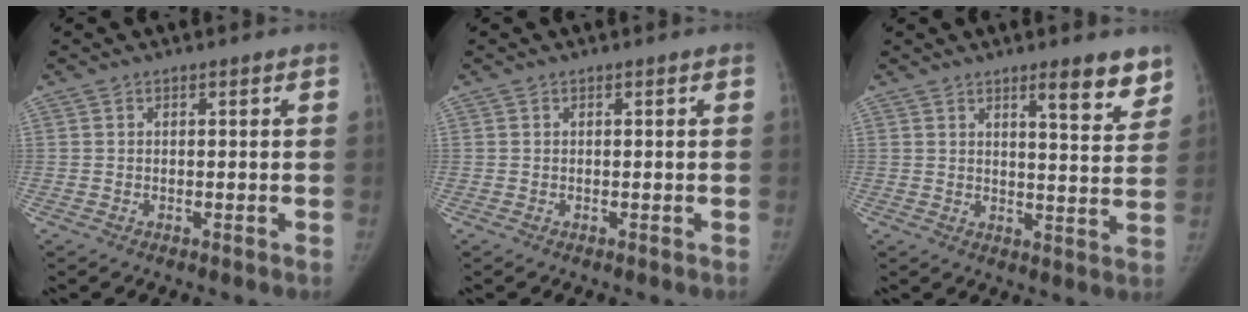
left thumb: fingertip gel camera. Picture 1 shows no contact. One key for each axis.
{"total": 0.0}
{"total": 8.5, "fx": 5.9, "fy": 1.7, "fz": 5.8, "tx": -0.054, "ty": -0.039, "tz": 0.080}